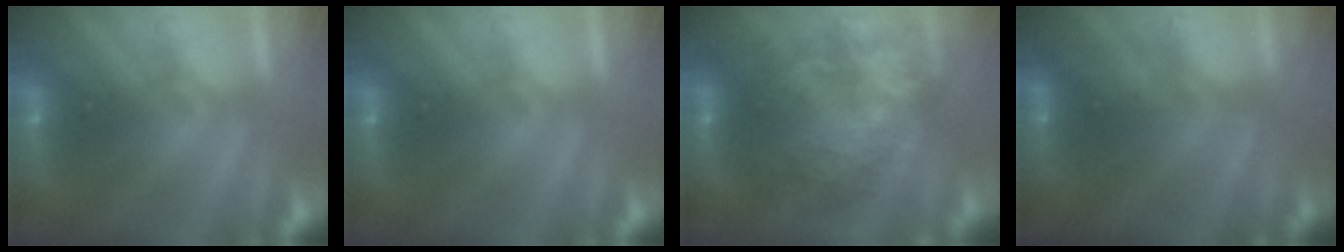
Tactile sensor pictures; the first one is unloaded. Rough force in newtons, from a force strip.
{"total": 0.0}
{"total": 6.9}
{"total": 2.2}